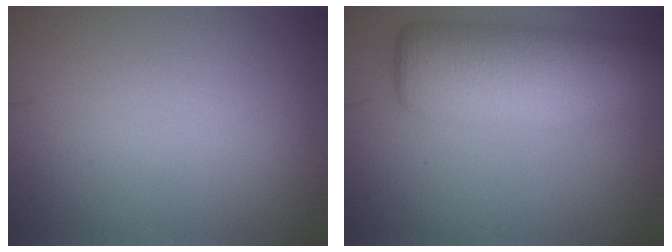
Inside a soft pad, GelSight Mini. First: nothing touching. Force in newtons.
{"total": 8.0, "press": 7.9, "slide": 0.7}